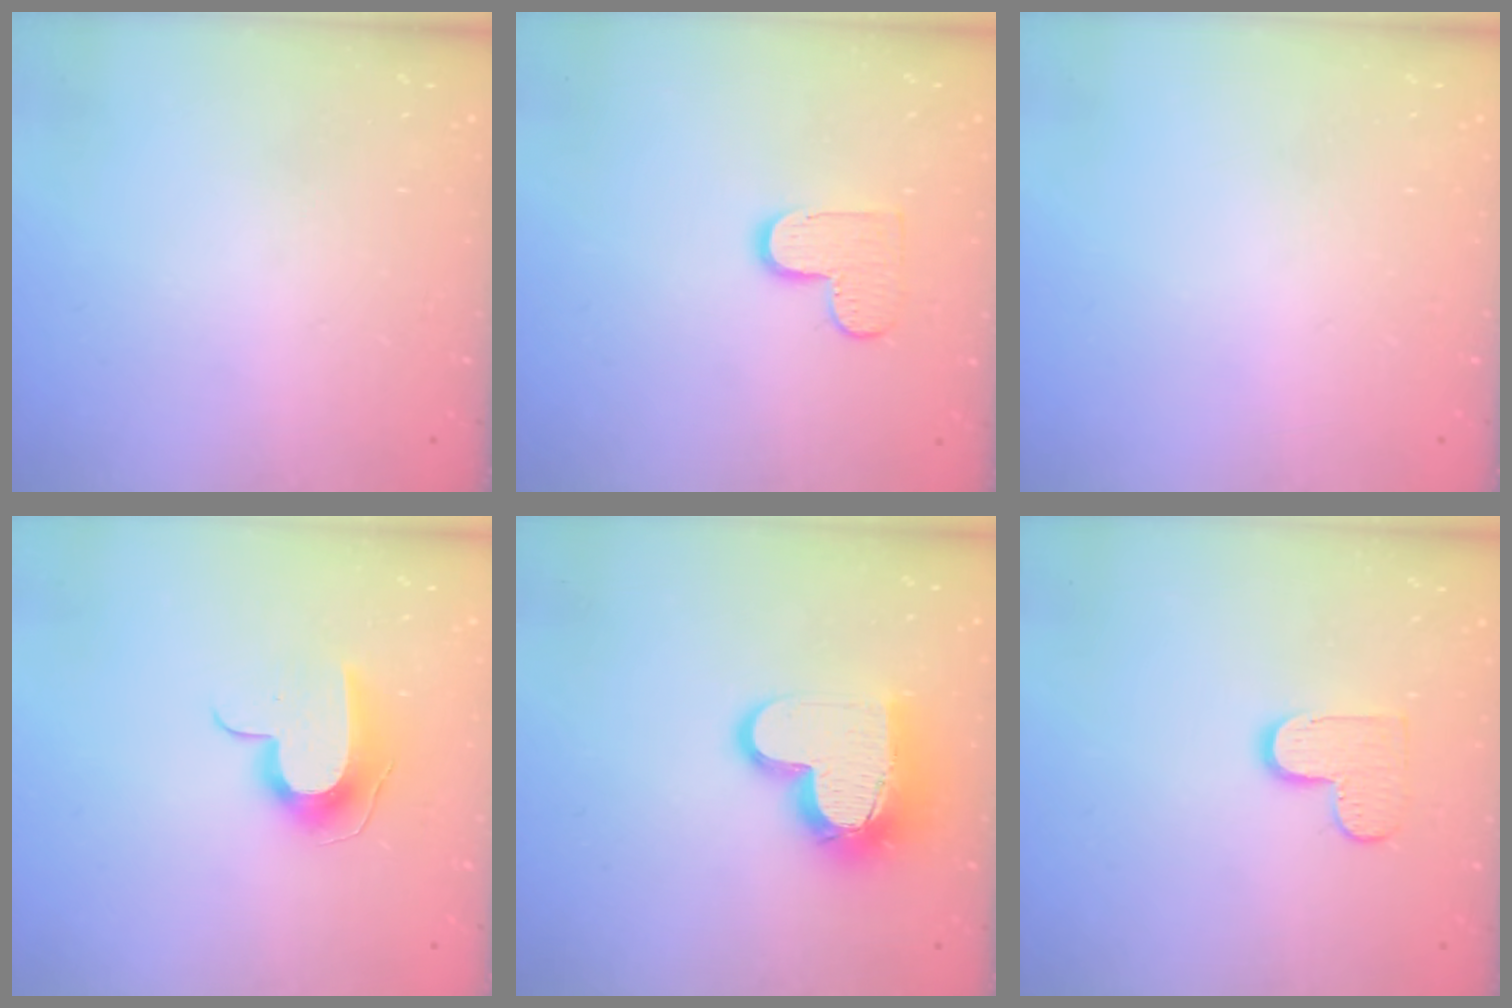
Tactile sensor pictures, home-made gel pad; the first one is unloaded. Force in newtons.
{"total": 8.5, "press": 8.4, "slide": 0.4}
{"total": 0.0}
{"total": 9.5, "press": 9.5, "slide": 0.4}
{"total": 14.7, "press": 14.6, "slide": 1.2}
{"total": 8.5, "press": 8.4, "slide": 0.4}